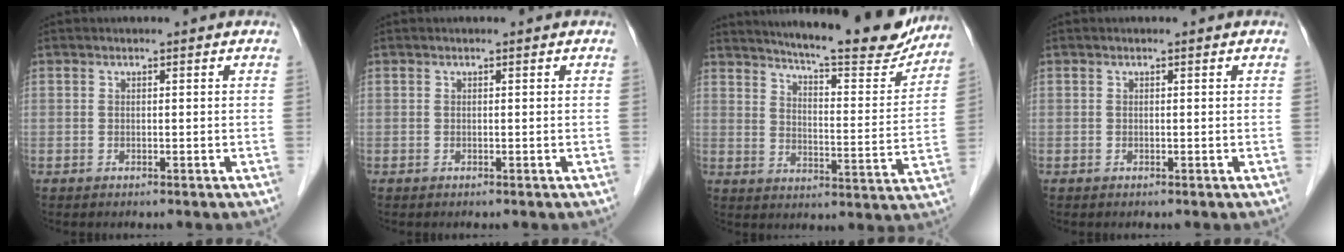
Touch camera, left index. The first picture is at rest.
{"total": 0.0}
{"total": 19.3, "force": [17.5, 1.9, 7.9], "torque": [-0.115, -0.047, 0.226]}
{"total": 0.0}